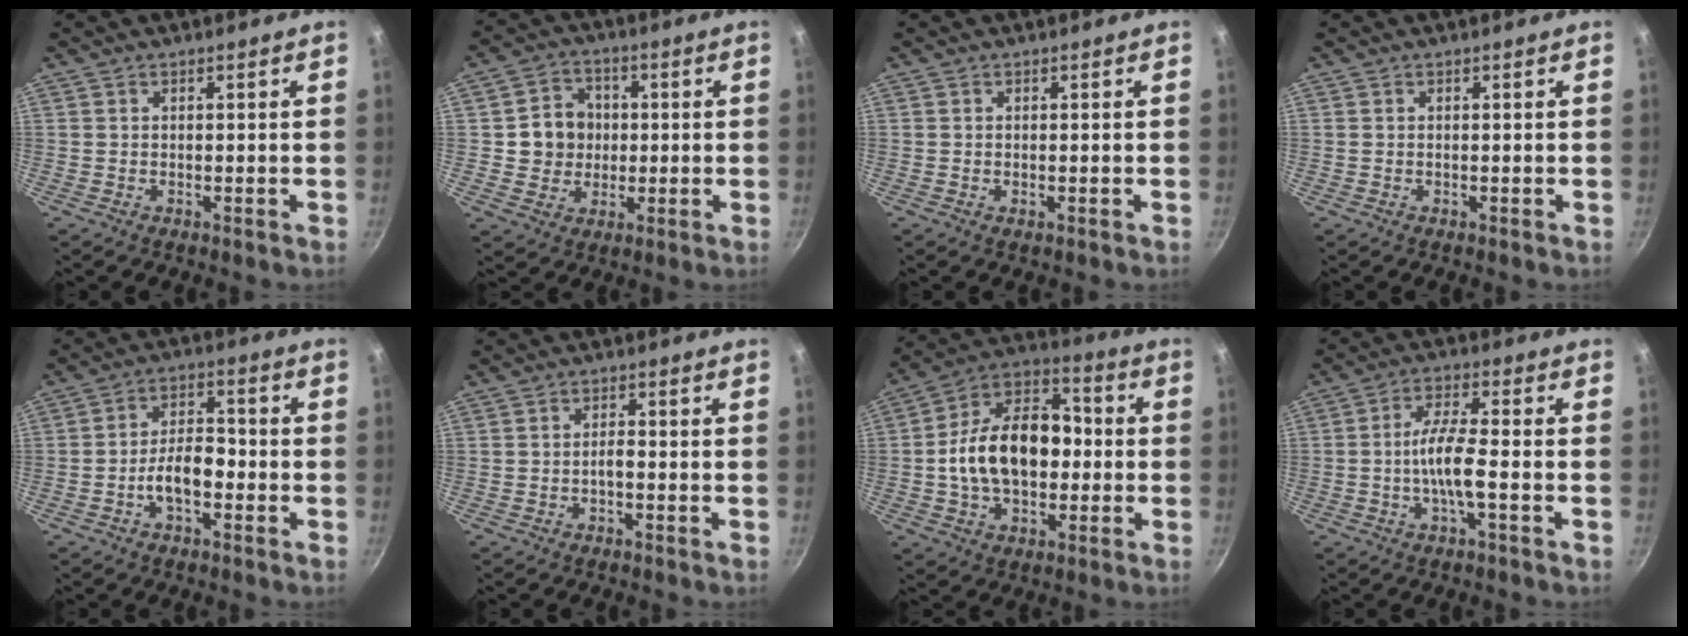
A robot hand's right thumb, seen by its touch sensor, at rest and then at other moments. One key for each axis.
{"total": 8.2, "fx": 0.5, "fy": 7.5, "fz": 3.2, "tx": -0.018, "ty": 0.010, "tz": 0.006}
{"total": 0.5, "fx": -0.1, "fy": 0.2, "fz": 0.5, "tx": -0.007, "ty": 0.000, "tz": -0.002}
{"total": 0.0}
{"total": 7.5, "fx": -2.6, "fy": 3.9, "fz": 5.8, "tx": -0.083, "ty": 0.039, "tz": -0.049}
{"total": 1.8, "fx": -0.8, "fy": 0.6, "fz": 1.5, "tx": -0.020, "ty": 0.013, "tz": -0.016}
{"total": 19.1, "fx": -1.1, "fy": 12.5, "fz": 14.4, "tx": -0.211, "ty": 0.045, "tz": -0.033}
{"total": 7.4, "fx": -1.9, "fy": 1.4, "fz": 7.0, "tx": -0.138, "ty": 0.025, "tz": -0.043}